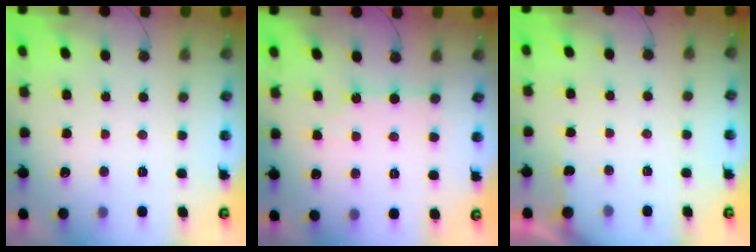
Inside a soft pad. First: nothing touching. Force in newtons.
{"total": 3.9, "press": 3.9, "slide": 0.3}
{"total": 2.9, "press": 2.9, "slide": 0.4}